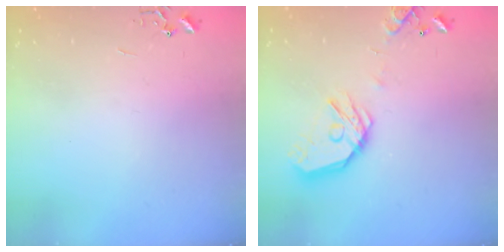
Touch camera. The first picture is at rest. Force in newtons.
{"total": 15.6, "press": 15.5, "slide": 1.7}